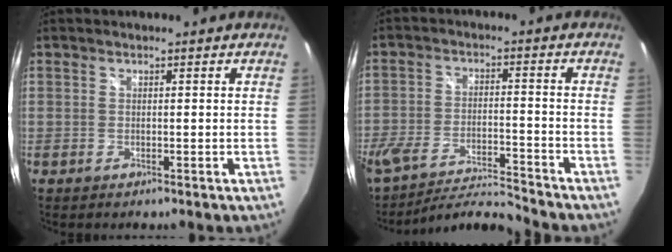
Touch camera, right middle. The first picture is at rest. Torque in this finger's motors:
{"motor_torque": [1.07, -1.07, 0.28, 0.17]}